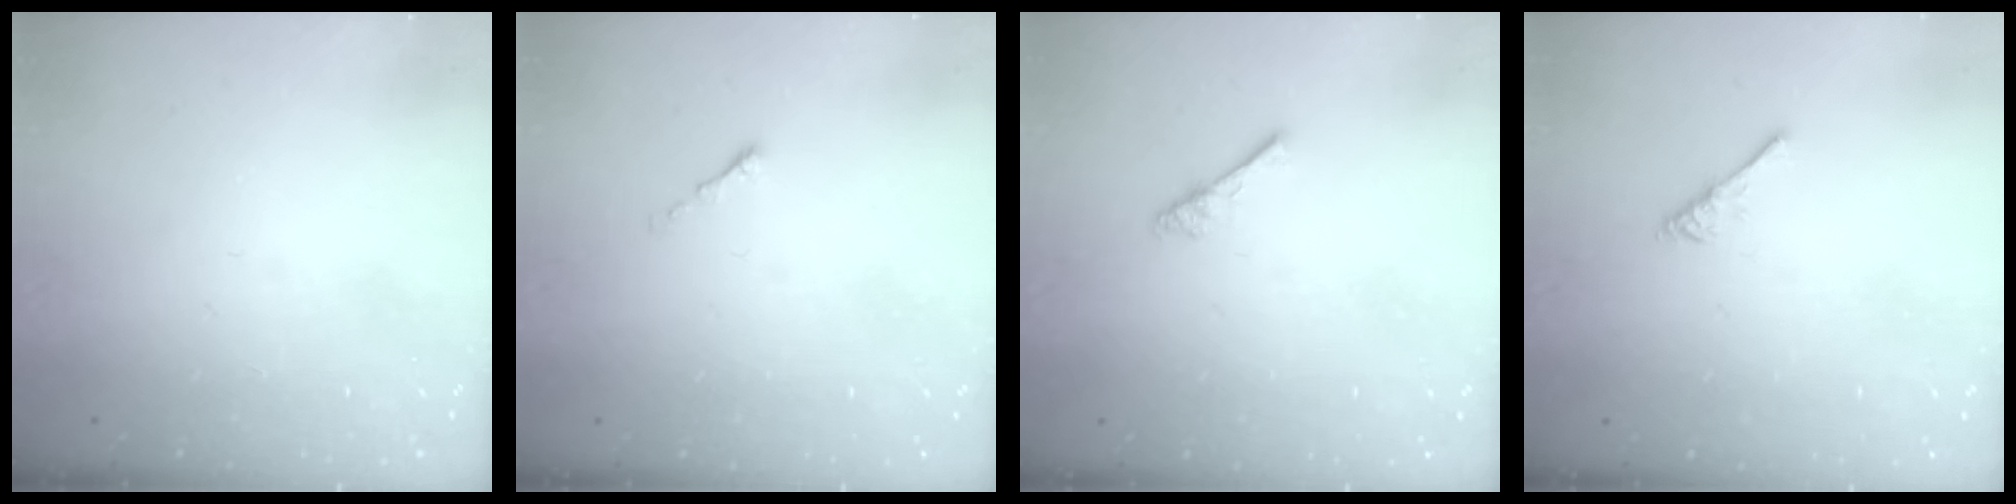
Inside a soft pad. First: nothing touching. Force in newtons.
{"total": 0.0}
{"total": 2.5, "press": 2.5, "slide": 0.4}
{"total": 2.9, "press": 2.9, "slide": 0.5}